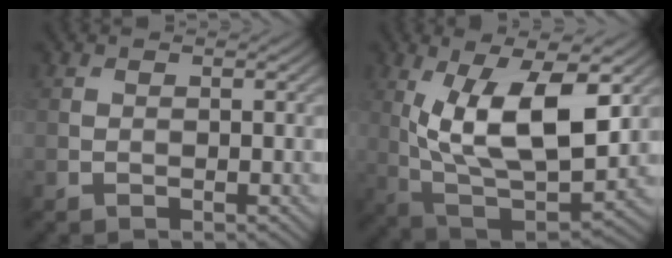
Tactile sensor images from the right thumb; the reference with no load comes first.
{"total": 14.3, "force": [3.6, 5.9, 12.5], "torque": [-0.229, -0.006, 0.066]}